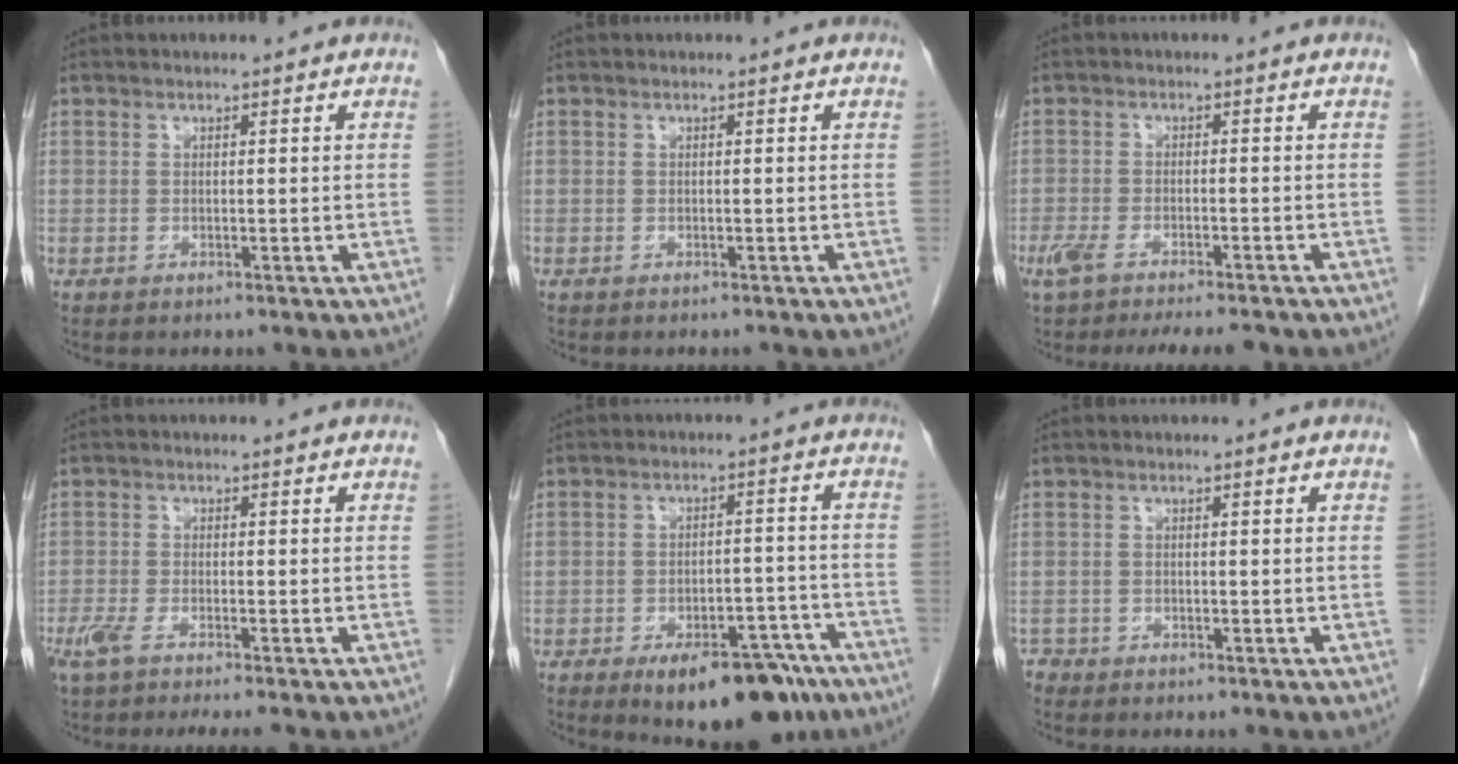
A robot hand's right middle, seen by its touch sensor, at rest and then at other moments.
{"total": 0.0}
{"total": 11.1, "force": [-9.0, 2.4, 6.0], "torque": [-0.096, -0.003, -0.132]}
{"total": 6.5, "force": [-5.0, 0.6, 4.1], "torque": [-0.066, -0.012, -0.084]}
{"total": 13.0, "force": [-9.1, 5.0, 7.8], "torque": [-0.078, 0.013, -0.129]}
{"total": 1.2, "force": [-1.1, 0.5, -0.1], "torque": [0.000, 0.000, -0.021]}